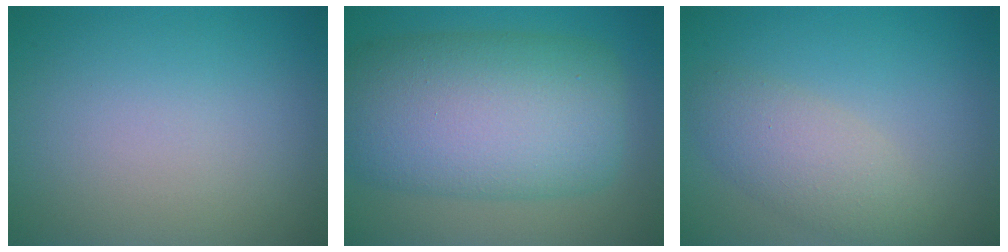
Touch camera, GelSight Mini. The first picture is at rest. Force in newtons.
{"total": 12.3, "press": 12.3, "slide": 0.4}
{"total": 3.4, "press": 3.4, "slide": 0.0}